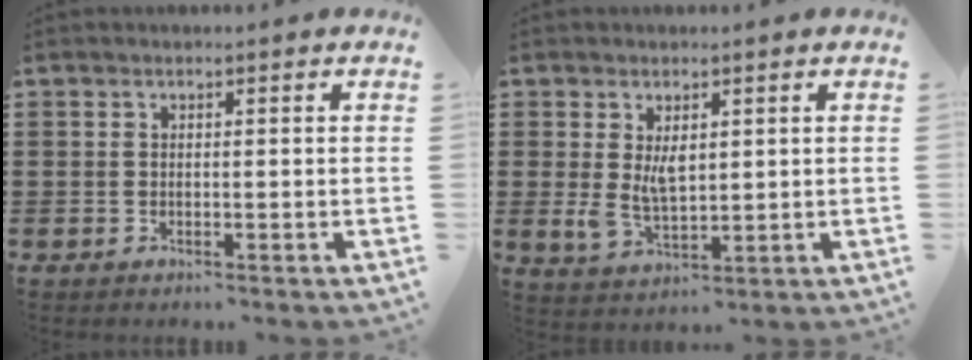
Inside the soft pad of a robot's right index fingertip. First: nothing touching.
{"total": 4.6, "force": [1.0, 2.5, 3.7], "torque": [-0.069, 0.000, 0.018]}